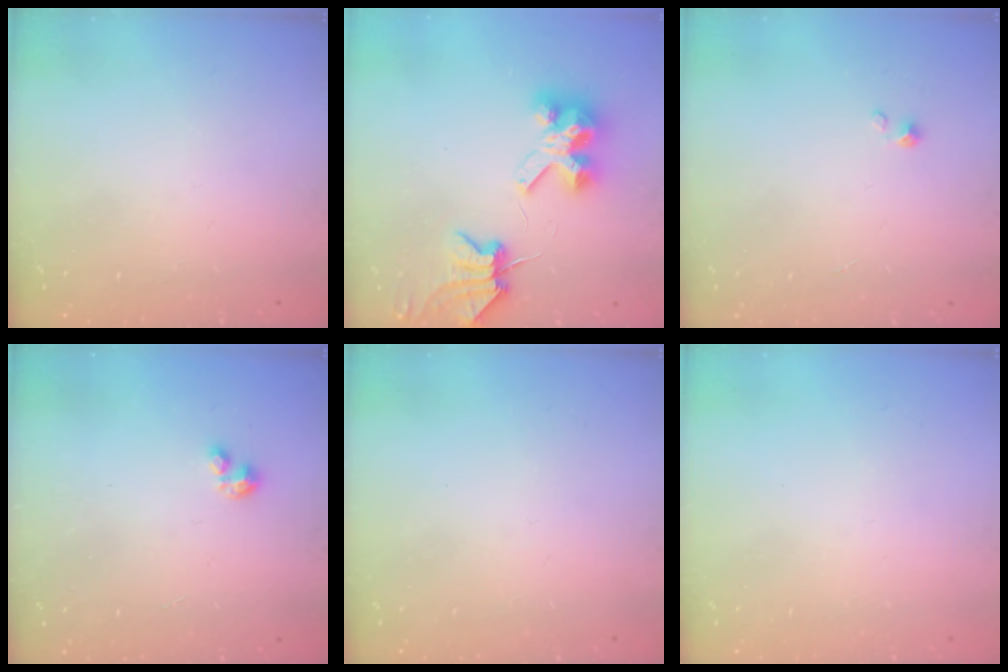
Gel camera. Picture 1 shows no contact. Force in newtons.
{"total": 7.1, "press": 7.0, "slide": 0.9}
{"total": 0.7, "press": 0.7, "slide": 0.1}
{"total": 0.7, "press": 0.6, "slide": 0.2}
{"total": 0.0}
{"total": 0.0}